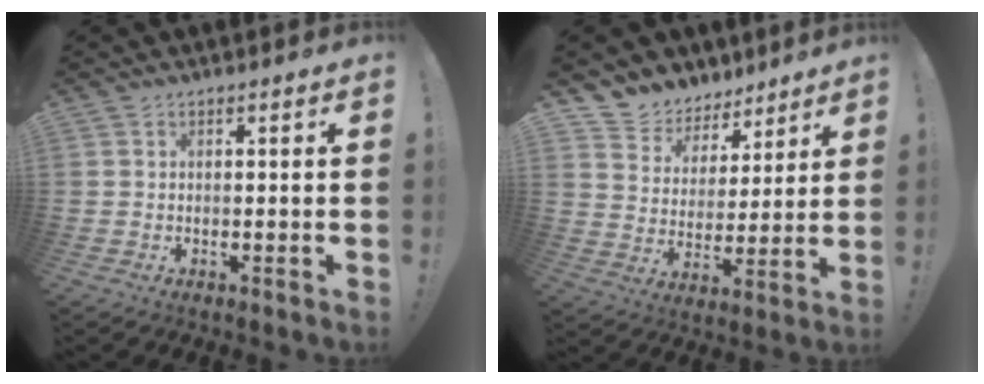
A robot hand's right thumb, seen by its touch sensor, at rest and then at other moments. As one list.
[{"total": 8.2, "force": [6.0, 5.6, 0.3], "torque": [-0.011, -0.056, 0.119]}]